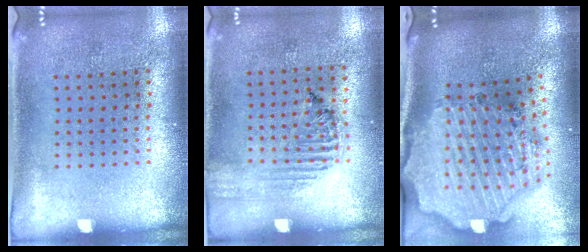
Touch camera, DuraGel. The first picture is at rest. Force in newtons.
{"total": 1.3, "press": 1.3, "slide": 0.2}
{"total": 3.6, "press": 3.0, "slide": 1.9}